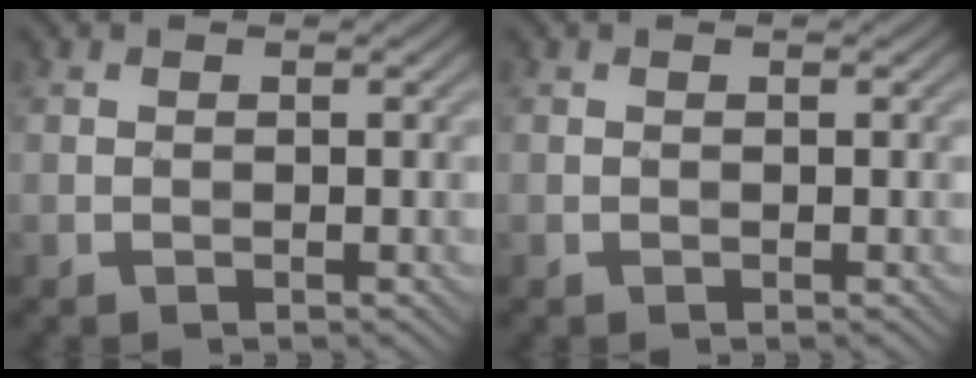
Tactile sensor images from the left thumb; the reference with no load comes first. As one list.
[{"total": 0.0}]